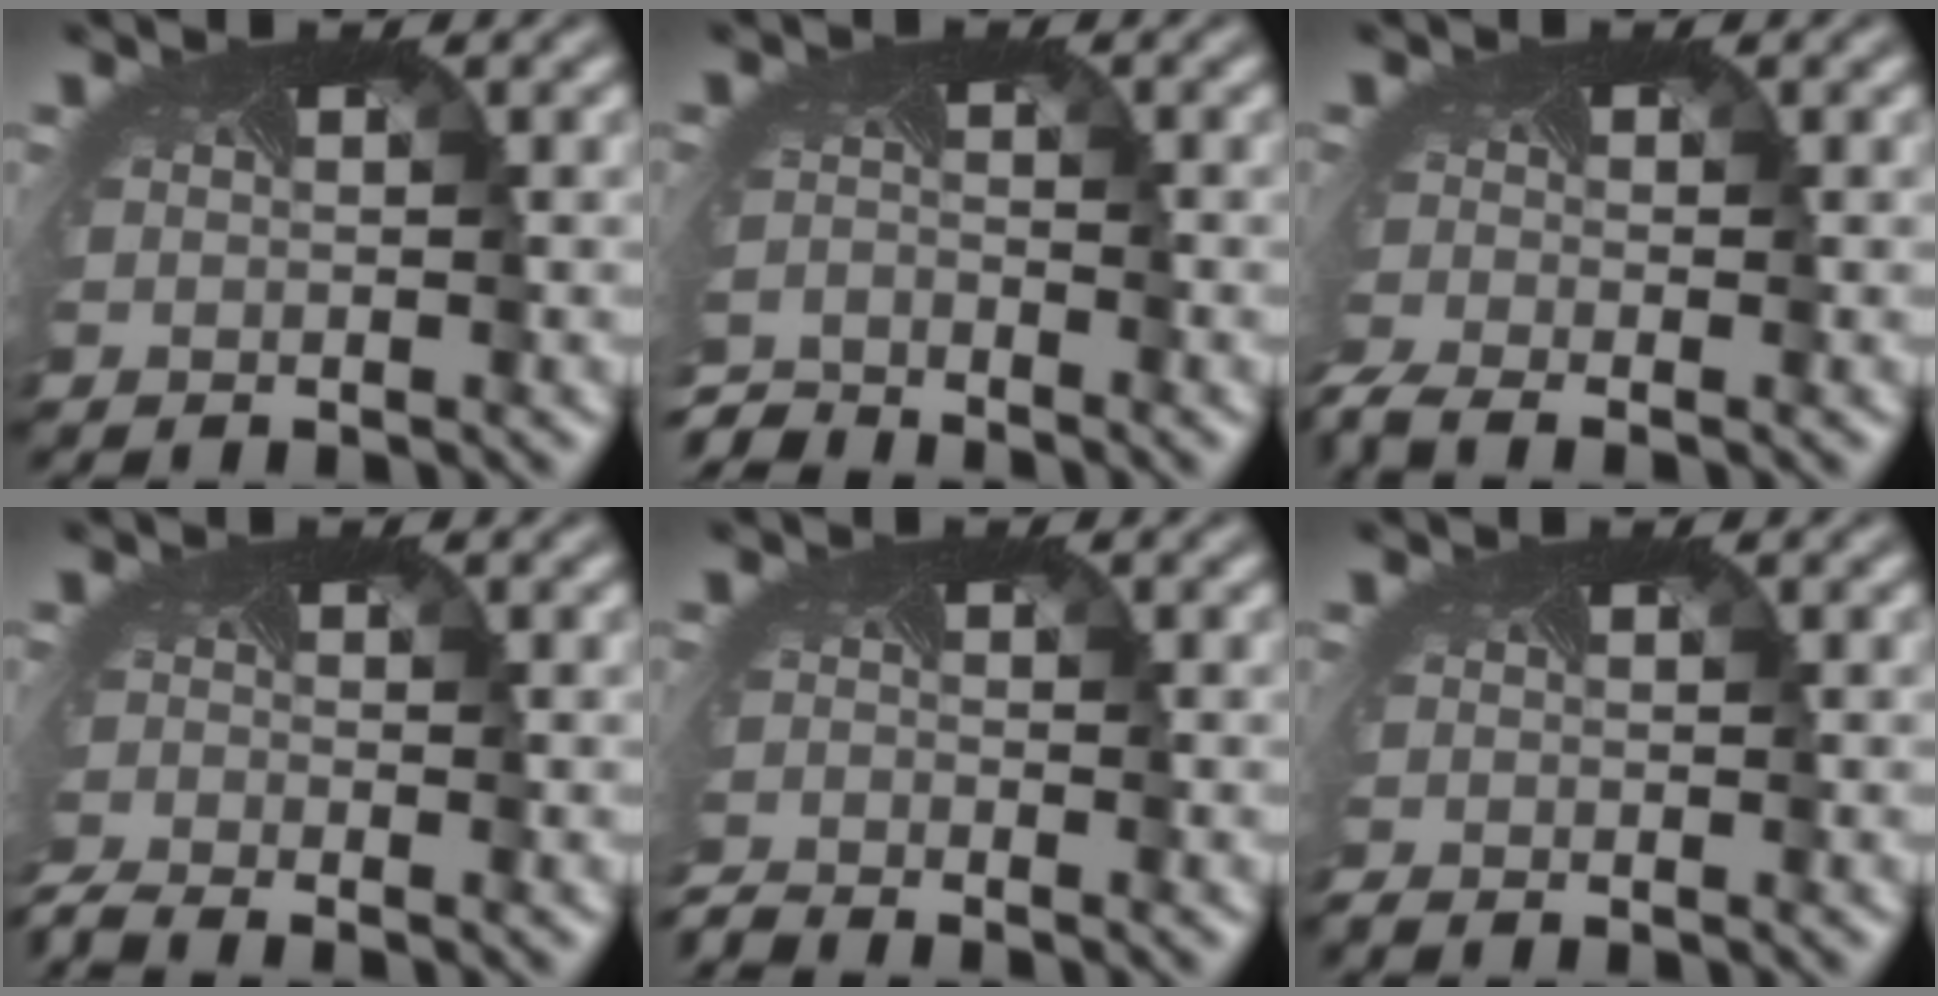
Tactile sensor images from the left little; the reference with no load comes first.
{"total": 4.4, "force": [-4.3, 0.3, 0.1], "torque": [-0.016, -0.026, -0.087]}
{"total": 3.8, "force": [-3.1, 1.1, 2.0], "torque": [-0.056, -0.024, -0.063]}
{"total": 2.9, "force": [-2.8, 0.1, 0.7], "torque": [-0.022, -0.023, -0.063]}
{"total": 2.4, "force": [-2.4, -0.3, -0.2], "torque": [-0.006, -0.022, -0.053]}
{"total": 0.8, "force": [-0.8, -0.1, 0.1], "torque": [-0.009, -0.010, -0.018]}